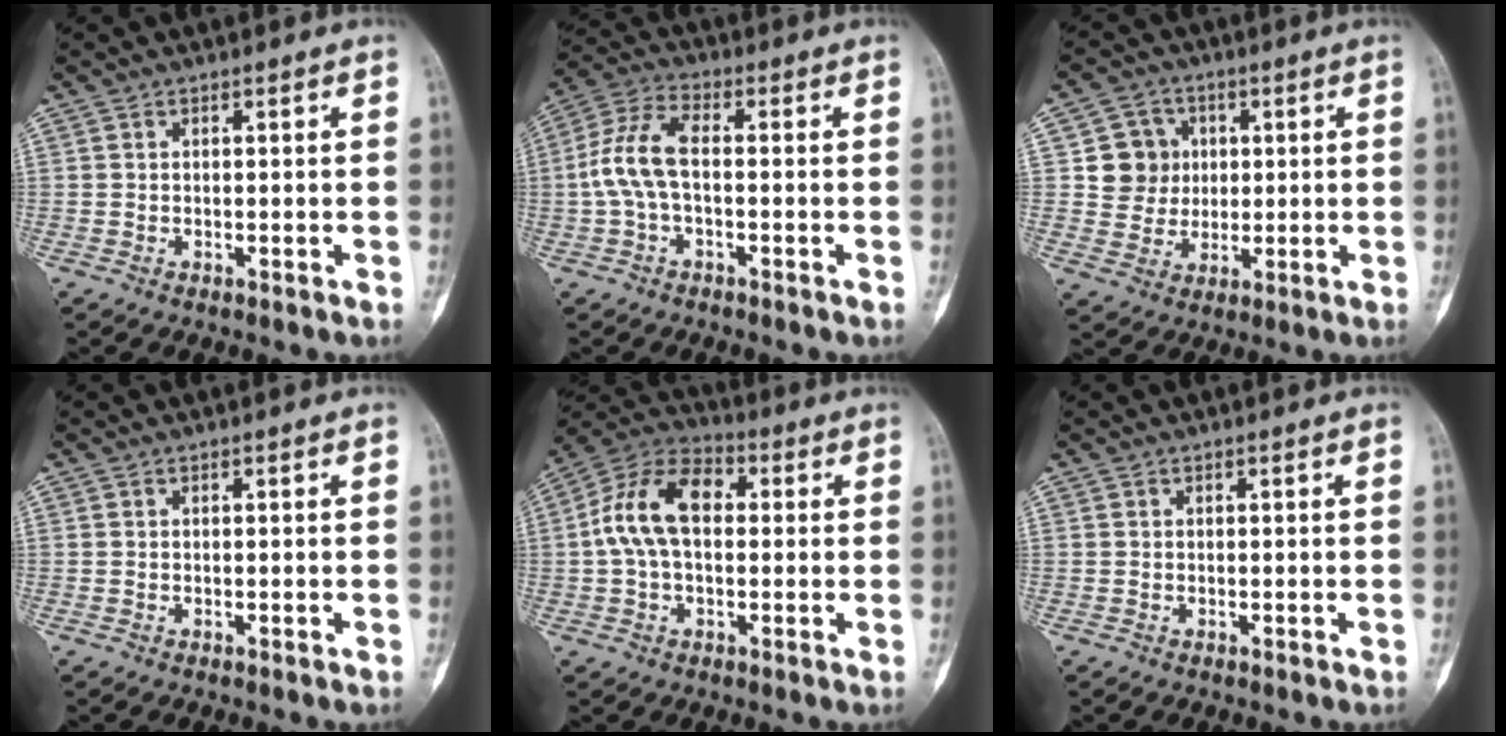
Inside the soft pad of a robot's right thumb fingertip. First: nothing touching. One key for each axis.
{"total": 8.7, "fx": -0.7, "fy": 4.2, "fz": 7.5, "tx": -0.167, "ty": 0.031, "tz": -0.020}
{"total": 8.2, "fx": 1.4, "fy": 7.8, "fz": 2.0, "tx": 0.012, "ty": 0.005, "tz": 0.025}
{"total": 0.0}
{"total": 13.4, "fx": 1.2, "fy": 8.3, "fz": 10.5, "tx": -0.192, "ty": 0.037, "tz": 0.010}
{"total": 0.0}